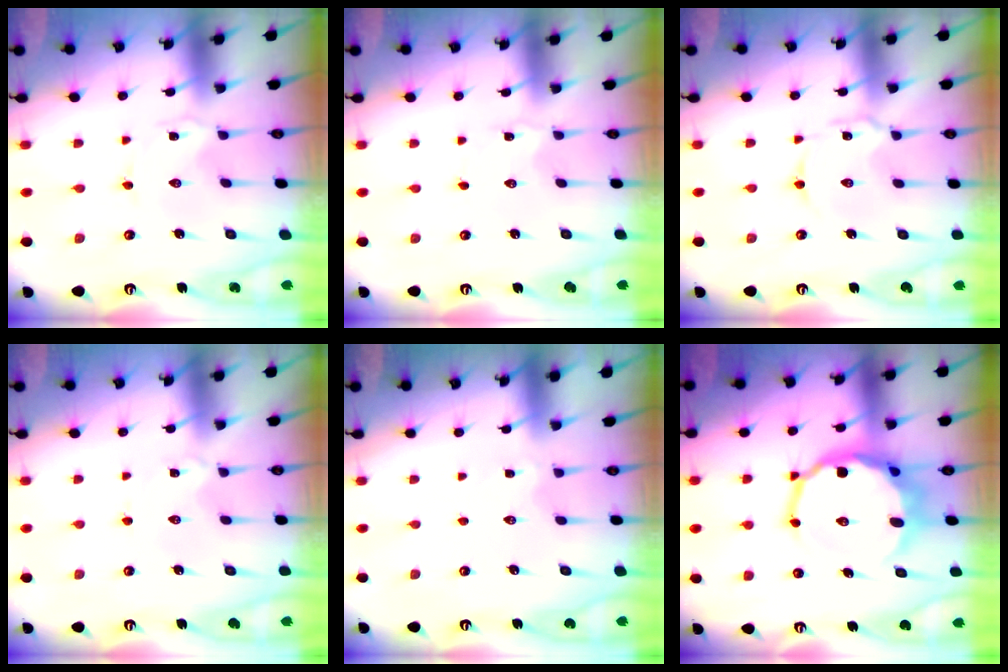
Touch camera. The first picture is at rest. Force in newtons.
{"total": 0.8, "press": 0.8, "slide": 0.1}
{"total": 2.1, "press": 2.1, "slide": 0.3}
{"total": 0.0}
{"total": 2.3, "press": 2.2, "slide": 0.5}
{"total": 12.9, "press": 12.4, "slide": 3.7}